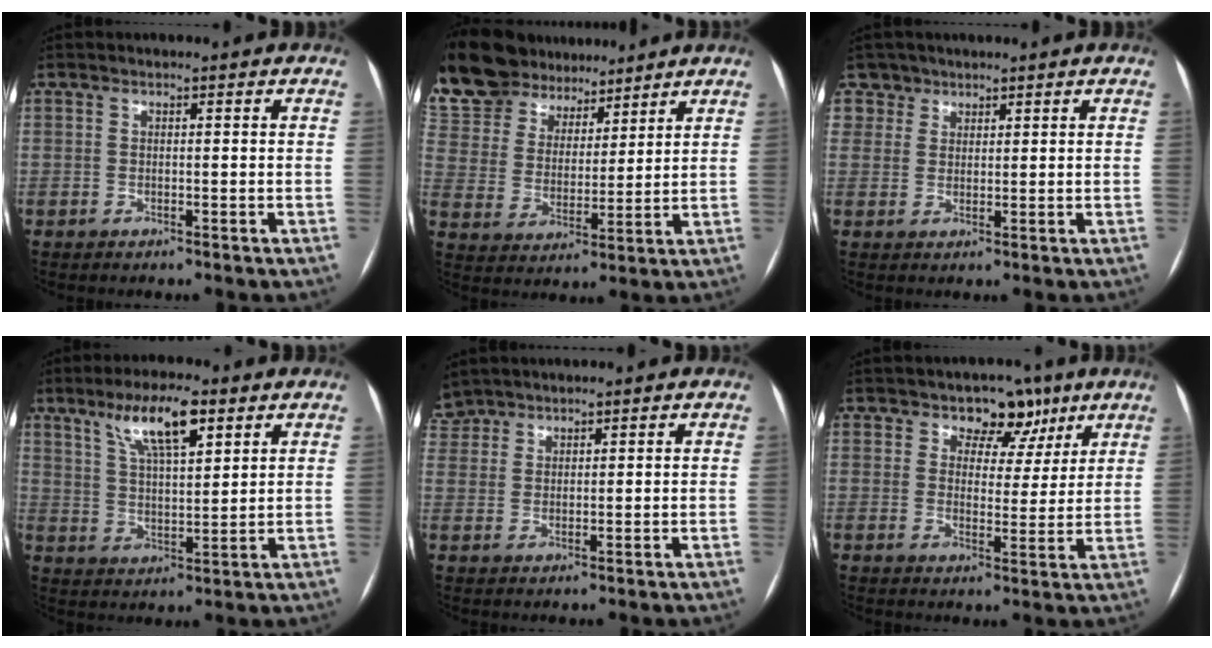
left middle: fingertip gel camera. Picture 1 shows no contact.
{"total": 18.6, "force": [16.3, 6.8, 6.0], "torque": [-0.162, 0.031, 0.294]}
{"total": 3.6, "force": [2.3, 2.6, -0.9], "torque": [0.027, 0.004, 0.038]}
{"total": 9.5, "force": [5.6, 2.3, 7.4], "torque": [-0.138, 0.008, 0.101]}
{"total": 5.9, "force": [5.0, 3.0, 0.6], "torque": [-0.016, 0.018, 0.104]}
{"total": 6.3, "force": [4.2, 4.3, 2.0], "torque": [-0.009, 0.006, 0.059]}